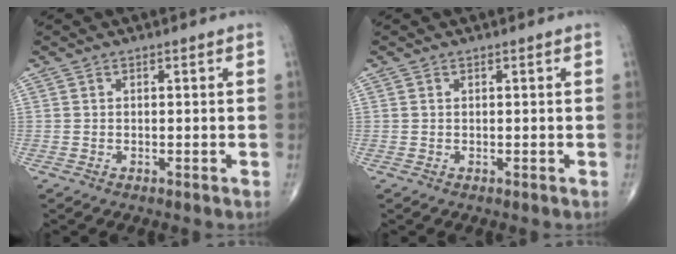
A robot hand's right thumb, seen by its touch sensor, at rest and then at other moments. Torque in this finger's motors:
{"motor_torque": [-0.27, 0.43, 0.08, 0.00, -0.03]}